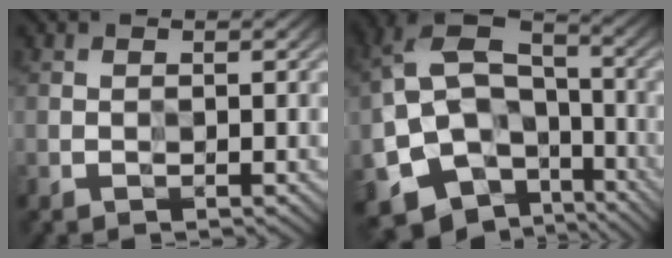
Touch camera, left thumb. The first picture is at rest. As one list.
[{"total": 18.0, "force": [-7.4, 12.6, 10.5], "torque": [-0.230, -0.030, -0.088]}]